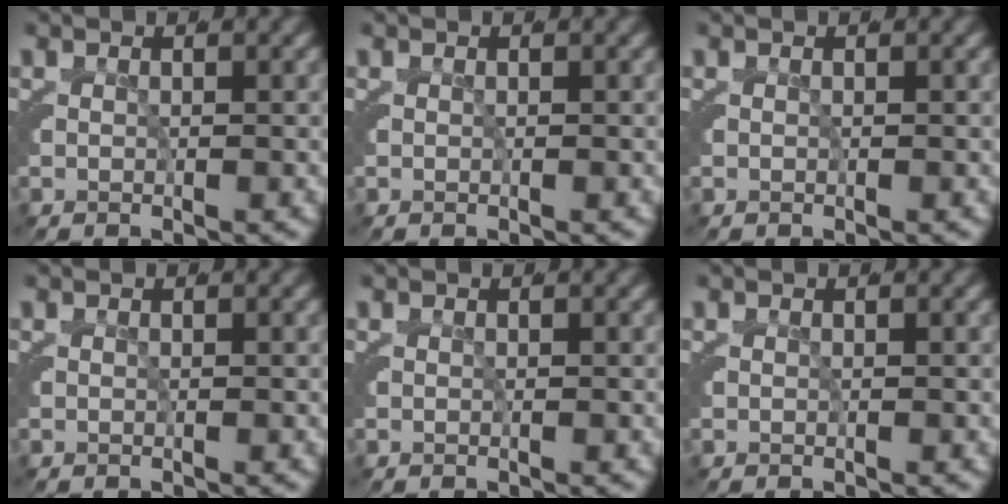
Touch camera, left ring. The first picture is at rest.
{"total": 0.0}
{"total": 0.0}
{"total": 0.0}
{"total": 0.0}
{"total": 0.0}